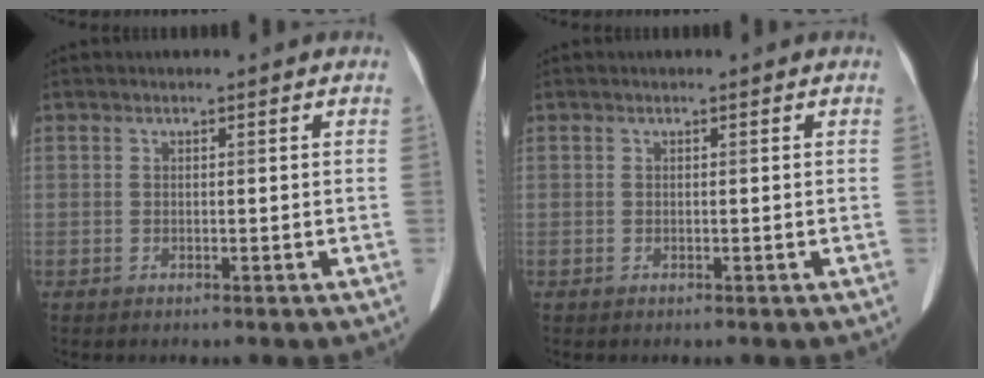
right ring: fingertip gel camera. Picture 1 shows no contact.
{"total": 0.0}